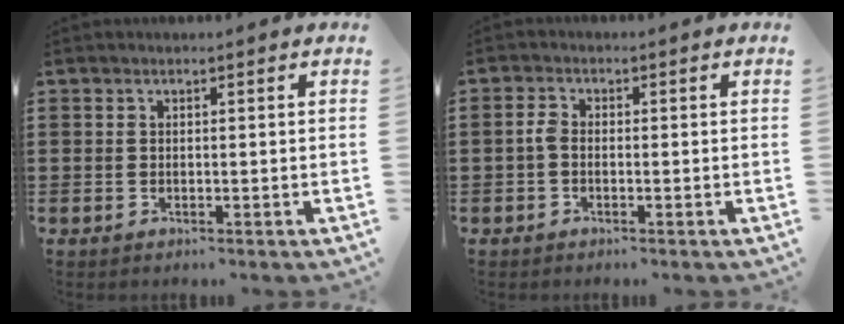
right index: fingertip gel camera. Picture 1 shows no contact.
{"total": 1.7, "force": [-0.6, 0.9, 1.3], "torque": [-0.043, -0.004, -0.016]}